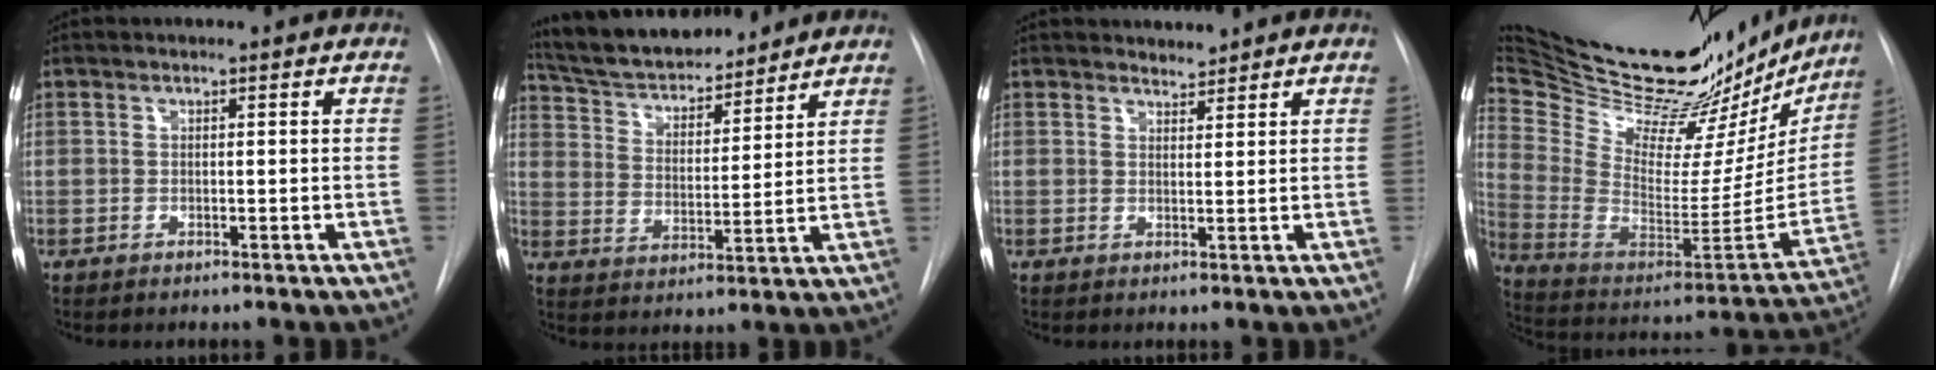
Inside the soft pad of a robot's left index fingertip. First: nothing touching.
{"total": 16.0, "force": [14.5, 3.8, 5.7], "torque": [-0.098, 0.015, 0.241]}
{"total": 1.6, "force": [1.5, 0.2, -0.3], "torque": [0.001, 0.001, 0.026]}
{"total": 37.3, "force": [31.6, 11.5, 16.0], "torque": [-0.285, -0.058, 0.448]}